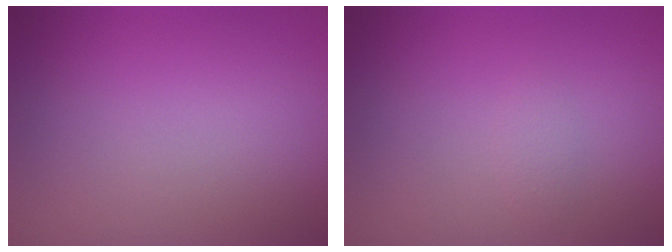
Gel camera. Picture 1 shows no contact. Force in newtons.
{"total": 0.8, "press": 0.8, "slide": 0.0}